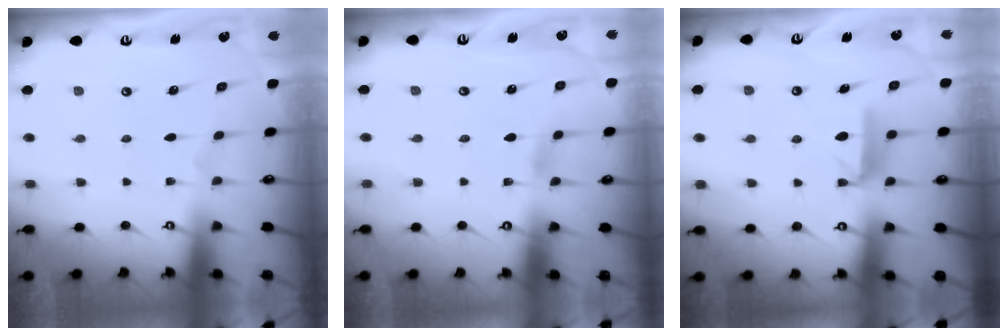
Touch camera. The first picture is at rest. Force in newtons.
{"total": 1.9, "press": 1.9, "slide": 0.2}
{"total": 7.3, "press": 7.3, "slide": 0.2}